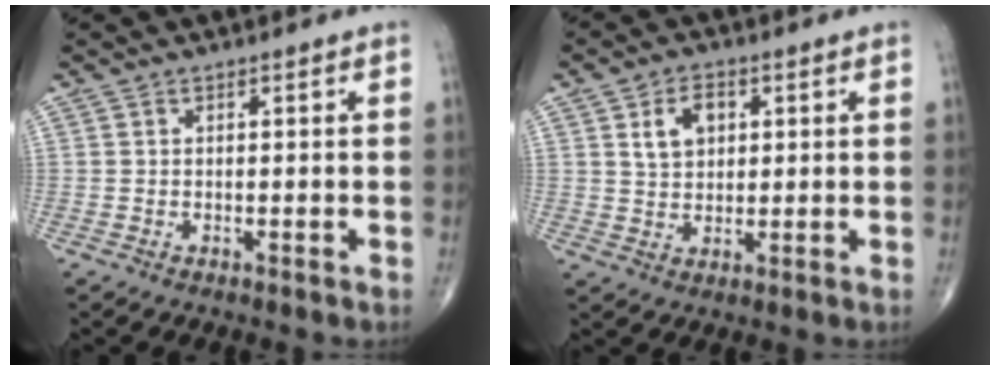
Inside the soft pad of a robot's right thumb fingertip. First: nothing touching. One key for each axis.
{"total": 6.1, "fx": 2.0, "fy": 4.2, "fz": 4.0, "tx": -0.050, "ty": -0.003, "tz": 0.036}